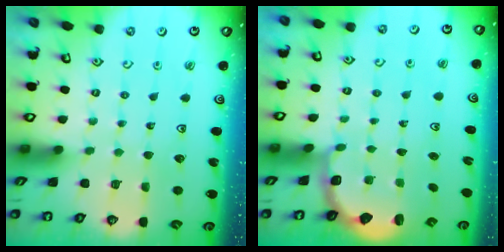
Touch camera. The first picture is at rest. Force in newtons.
{"total": 2.7, "press": 2.3, "slide": 1.5}